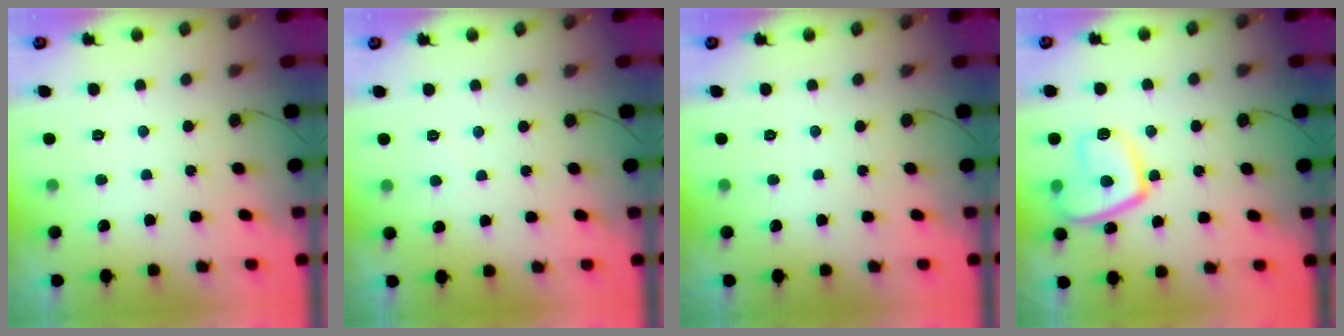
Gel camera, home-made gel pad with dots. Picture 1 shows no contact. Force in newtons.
{"total": 2.6, "press": 2.6, "slide": 0.3}
{"total": 0.0}
{"total": 12.2, "press": 12.1, "slide": 1.3}